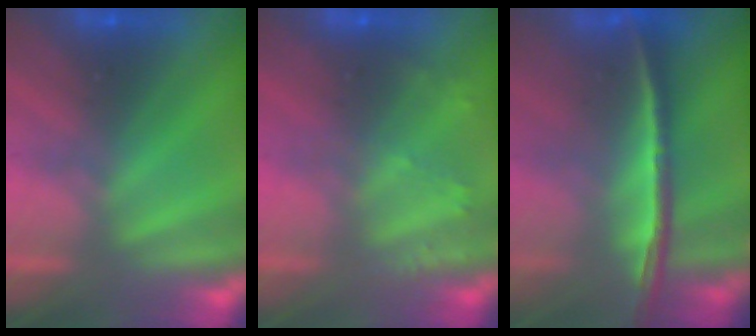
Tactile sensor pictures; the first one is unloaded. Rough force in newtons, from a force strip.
{"total": 2.2}
{"total": 1.4}